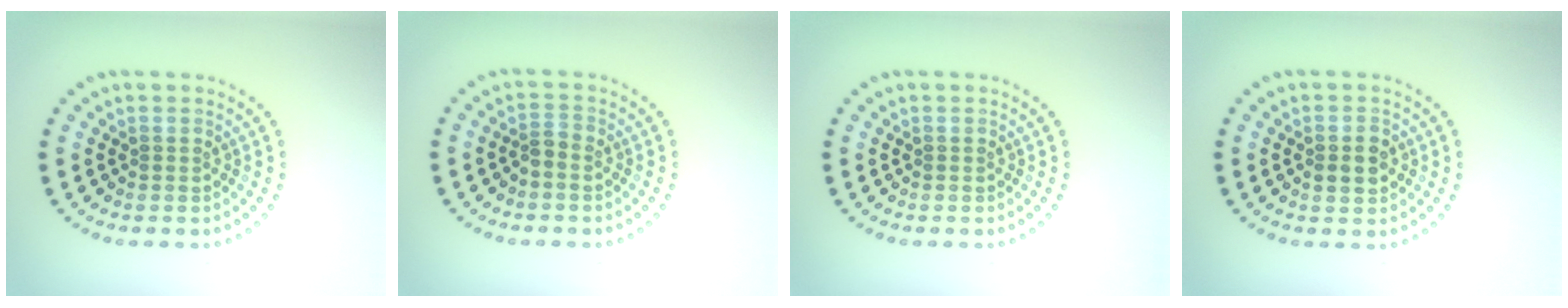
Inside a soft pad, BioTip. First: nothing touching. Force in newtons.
{"total": 1.1, "press": 0.8, "slide": 0.7}
{"total": 0.0}
{"total": 2.5, "press": 2.5, "slide": 0.2}